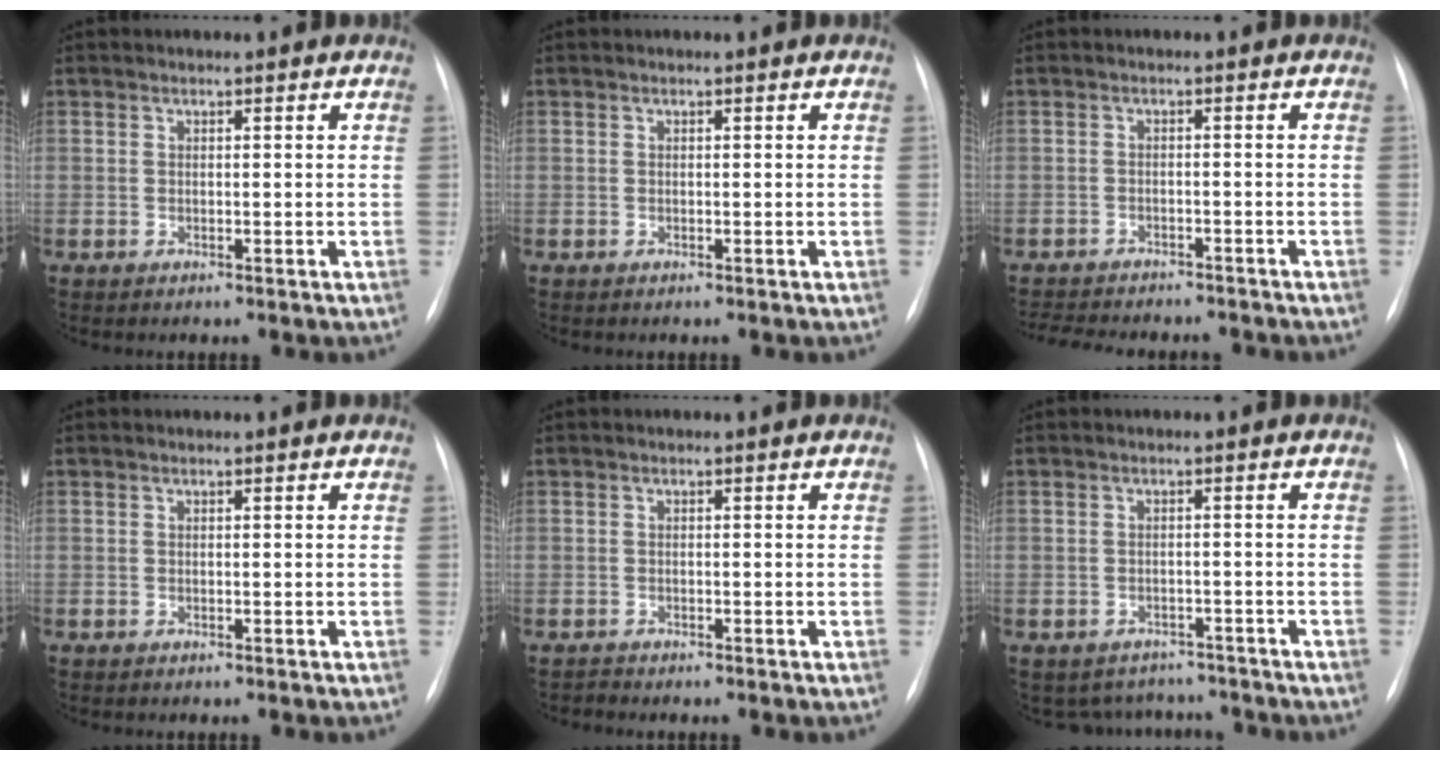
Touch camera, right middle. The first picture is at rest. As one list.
[{"total": 0.0}, {"total": 12.4, "force": [-11.1, 3.5, 4.4], "torque": [-0.086, 0.000, -0.142]}, {"total": 0.0}, {"total": 0.6, "force": [-0.6, 0.0, -0.2], "torque": [0.001, -0.005, -0.011]}, {"total": 6.6, "force": [-5.9, 3.1, 0.1], "torque": [0.004, 0.018, -0.070]}]